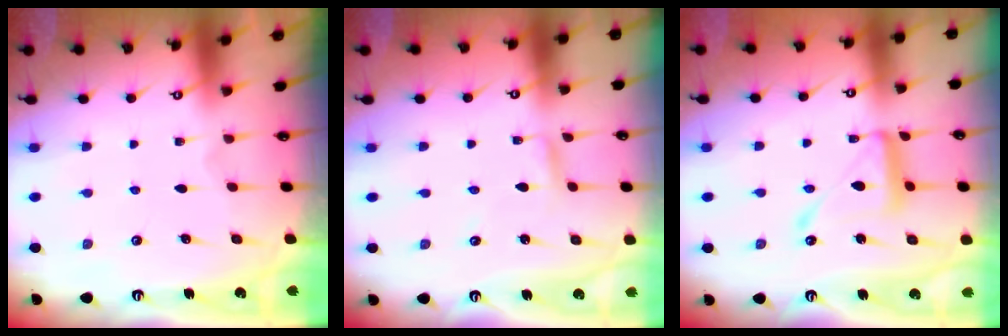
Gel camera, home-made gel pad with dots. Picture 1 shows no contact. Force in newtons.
{"total": 2.6, "press": 2.6, "slide": 0.1}
{"total": 12.5, "press": 12.4, "slide": 1.1}